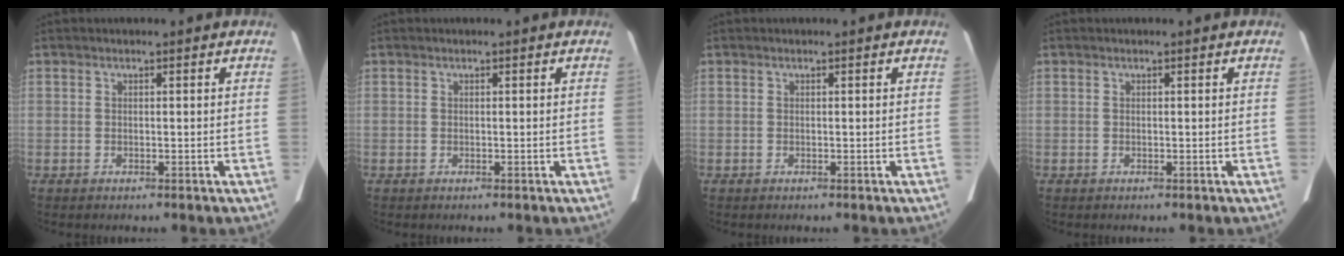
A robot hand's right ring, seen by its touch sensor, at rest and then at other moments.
{"total": 0.0}
{"total": 0.0}
{"total": 0.0}